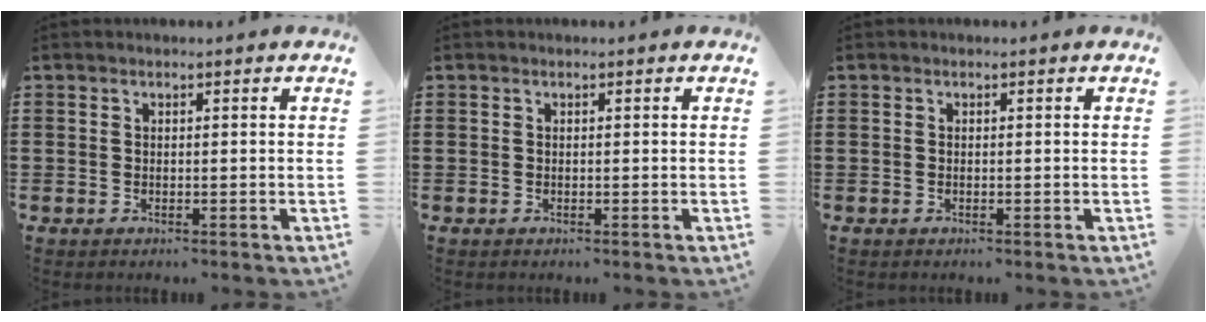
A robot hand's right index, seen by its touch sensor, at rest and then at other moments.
{"total": 0.0}
{"total": 0.0}